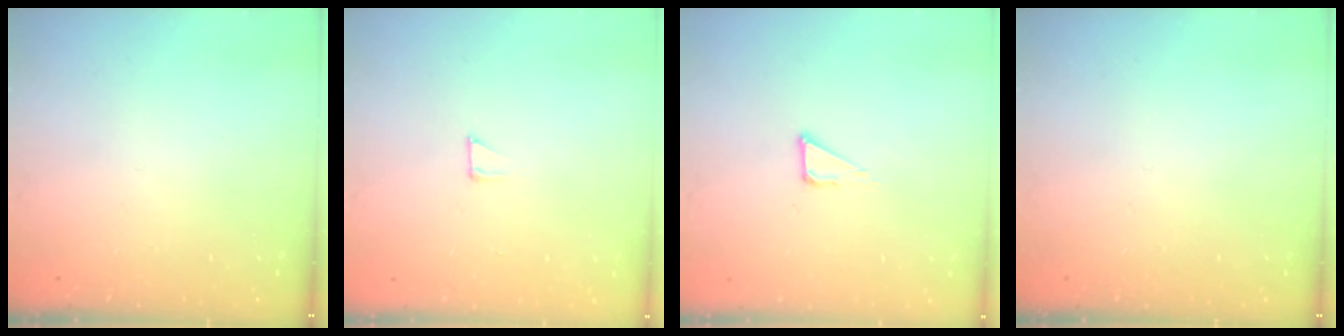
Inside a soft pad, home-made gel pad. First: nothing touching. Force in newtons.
{"total": 2.5, "press": 2.5, "slide": 0.1}
{"total": 2.3, "press": 2.3, "slide": 0.1}
{"total": 0.0}